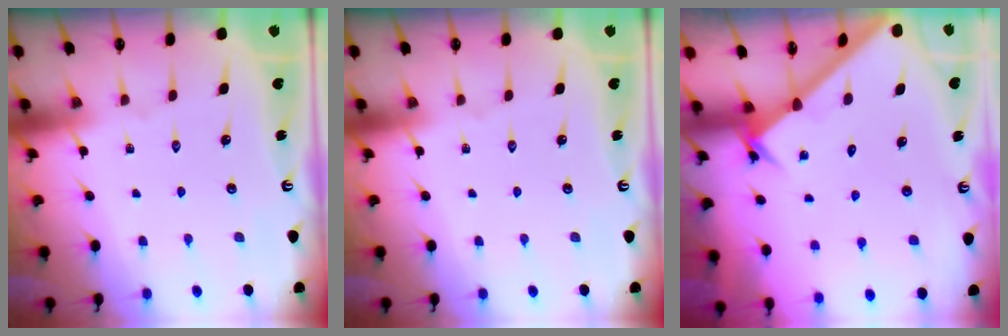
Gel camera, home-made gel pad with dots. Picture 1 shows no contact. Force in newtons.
{"total": 0.0}
{"total": 2.1, "press": 2.1, "slide": 0.2}